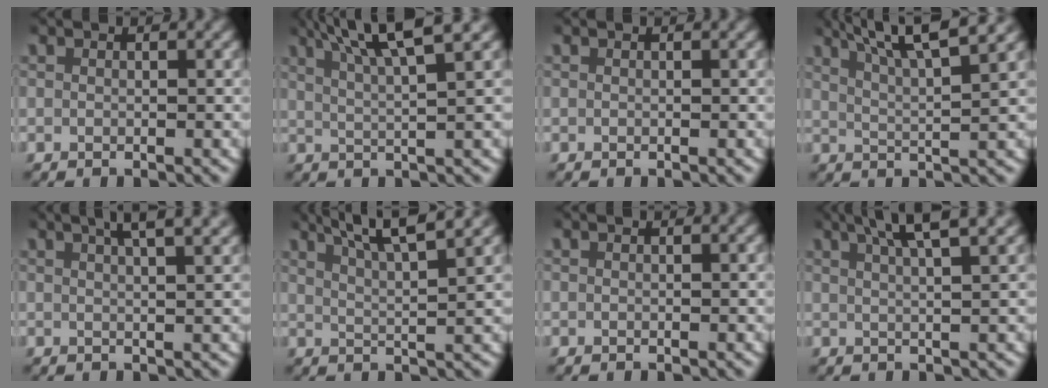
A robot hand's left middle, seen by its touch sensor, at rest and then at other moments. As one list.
[{"total": 6.0, "force": [3.9, 1.0, 4.5], "torque": [-0.077, 0.009, 0.061]}, {"total": 0.0}, {"total": 6.1, "force": [4.4, 1.2, 4.0], "torque": [-0.074, 0.007, 0.070]}, {"total": 5.8, "force": [3.9, 1.9, 3.8], "torque": [-0.055, 0.019, 0.054]}, {"total": 5.5, "force": [4.1, 1.2, 3.5], "torque": [-0.063, 0.005, 0.065]}, {"total": 0.0}, {"total": 5.7, "force": [4.0, 1.2, 3.9], "torque": [-0.065, 0.013, 0.061]}]